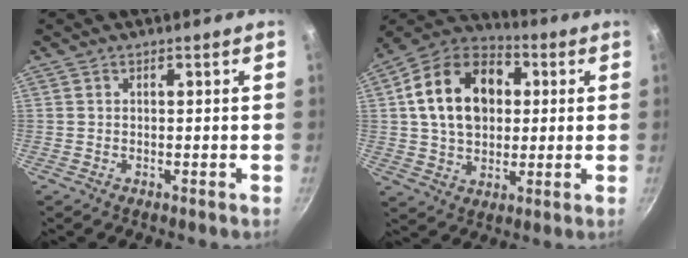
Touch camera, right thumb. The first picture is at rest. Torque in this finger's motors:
{"motor_torque": [-0.38, 2.52, 1.23, 0.44, 0.18]}